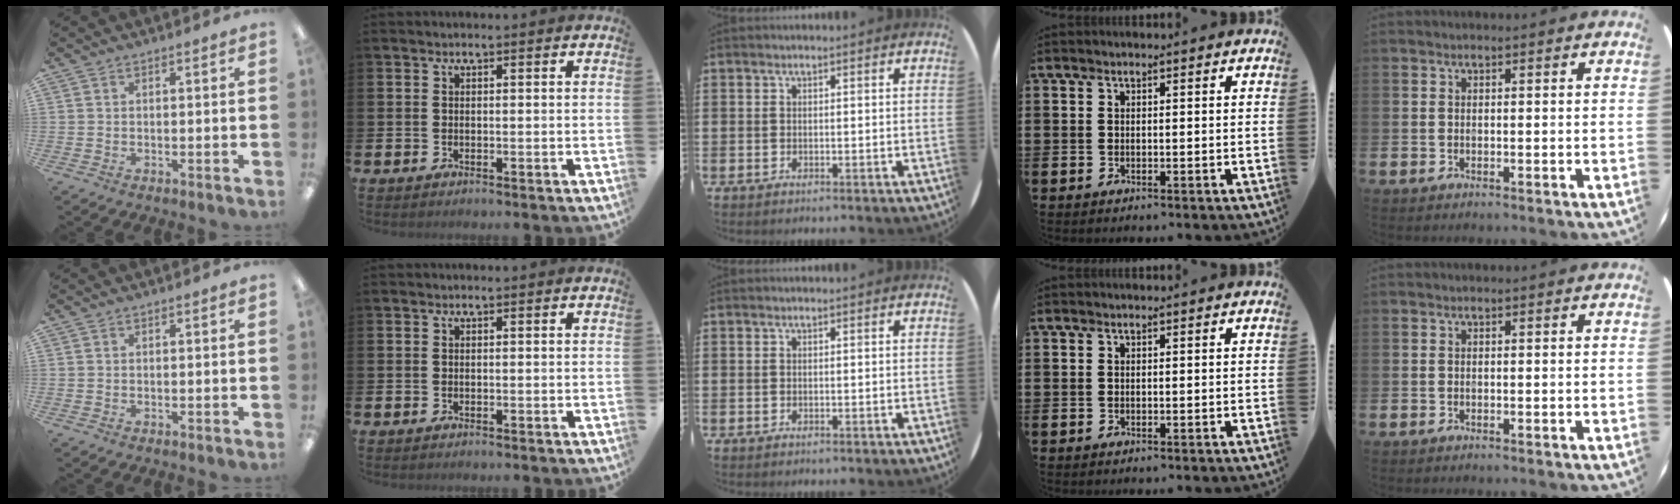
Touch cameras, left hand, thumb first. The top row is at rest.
{}